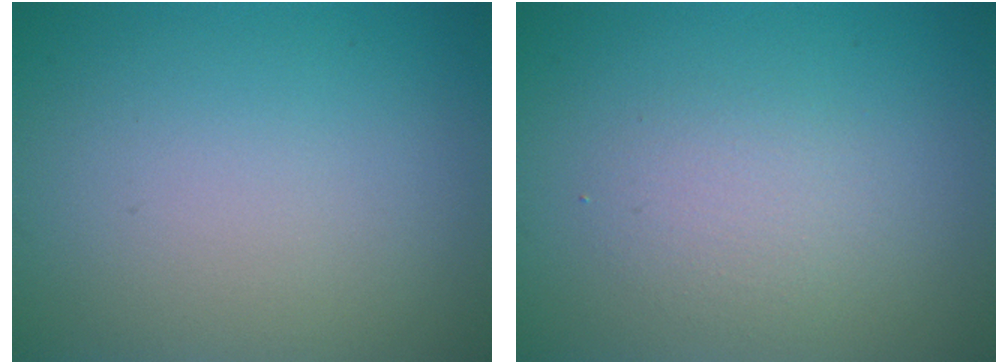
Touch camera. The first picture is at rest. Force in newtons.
{"total": 1.9, "press": 1.9, "slide": 0.1}